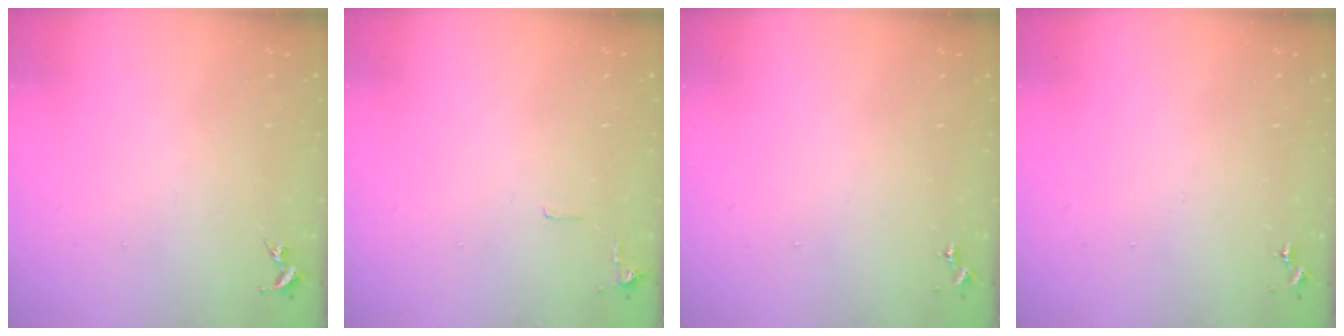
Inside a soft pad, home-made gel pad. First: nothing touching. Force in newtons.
{"total": 5.0, "press": 5.0, "slide": 0.8}
{"total": 0.0}
{"total": 0.0}